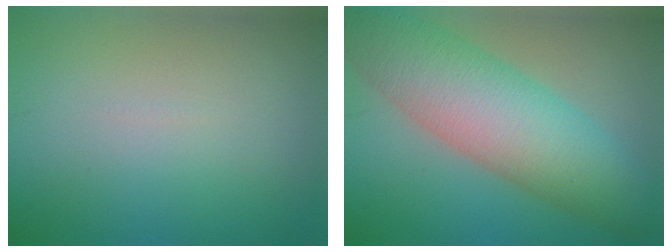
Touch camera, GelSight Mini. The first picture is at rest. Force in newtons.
{"total": 10.2, "press": 10.2, "slide": 0.3}